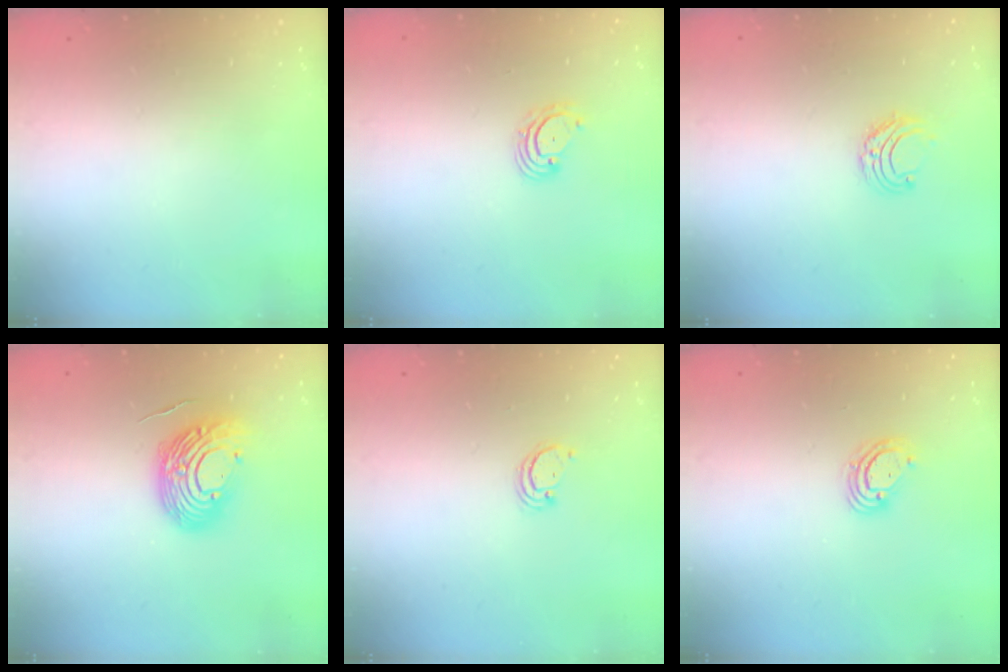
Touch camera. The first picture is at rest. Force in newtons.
{"total": 3.7, "press": 3.7, "slide": 0.4}
{"total": 6.3, "press": 6.3, "slide": 0.5}
{"total": 13.6, "press": 13.4, "slide": 2.2}
{"total": 2.4, "press": 2.4, "slide": 0.2}
{"total": 5.0, "press": 4.9, "slide": 0.5}